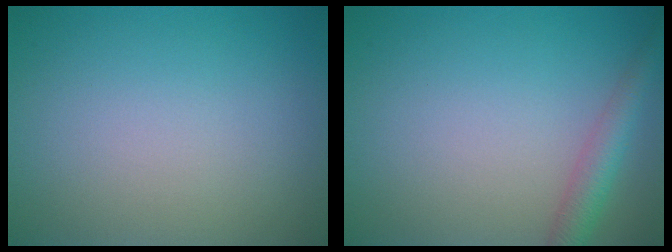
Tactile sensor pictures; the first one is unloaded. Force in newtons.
{"total": 2.9, "press": 2.9, "slide": 0.1}